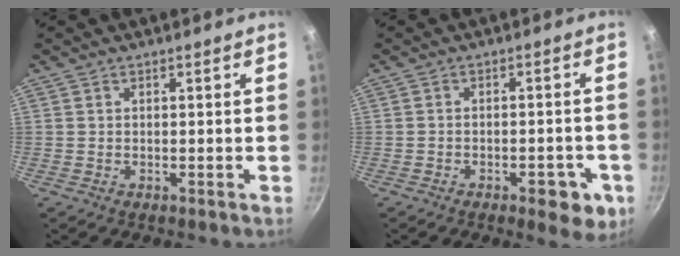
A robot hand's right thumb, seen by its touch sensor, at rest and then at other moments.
{"total": 6.7, "force": [-3.2, 2.9, 5.1], "torque": [-0.047, 0.014, -0.038]}